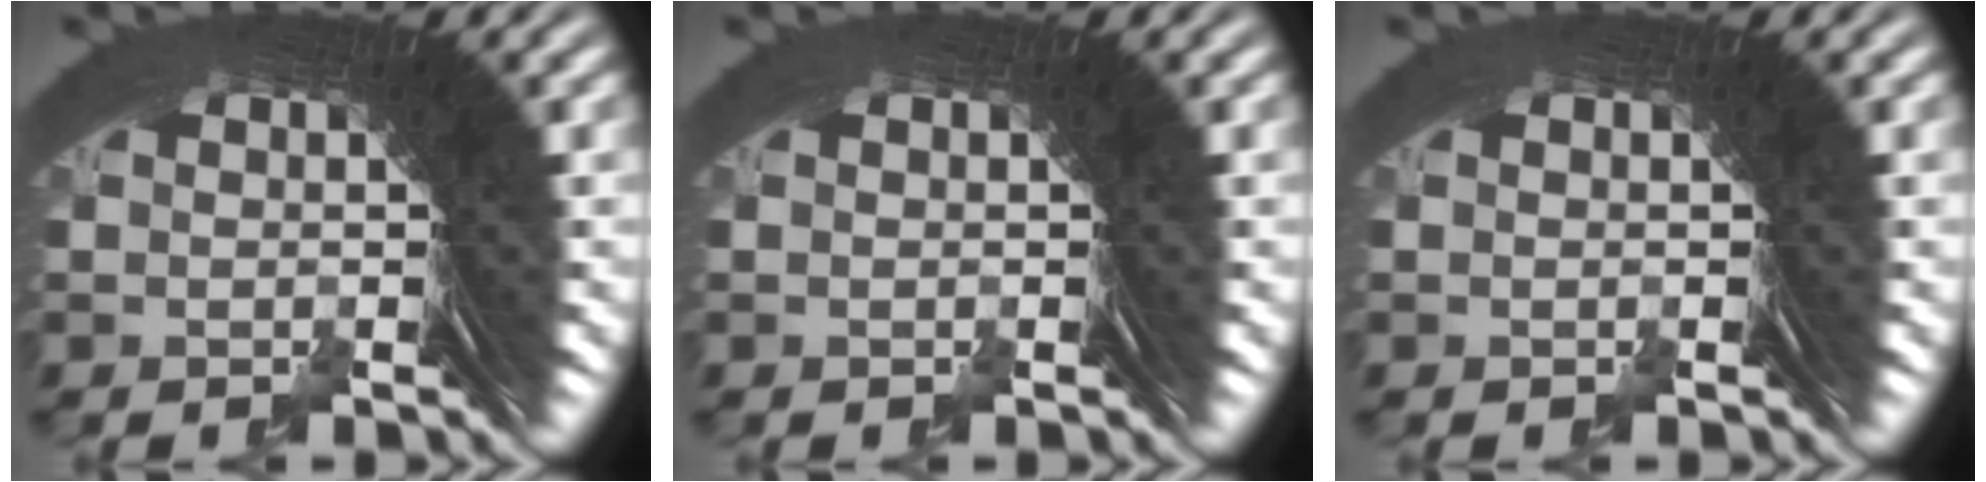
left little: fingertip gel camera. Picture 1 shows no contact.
{"total": 0.0}
{"total": 0.0}